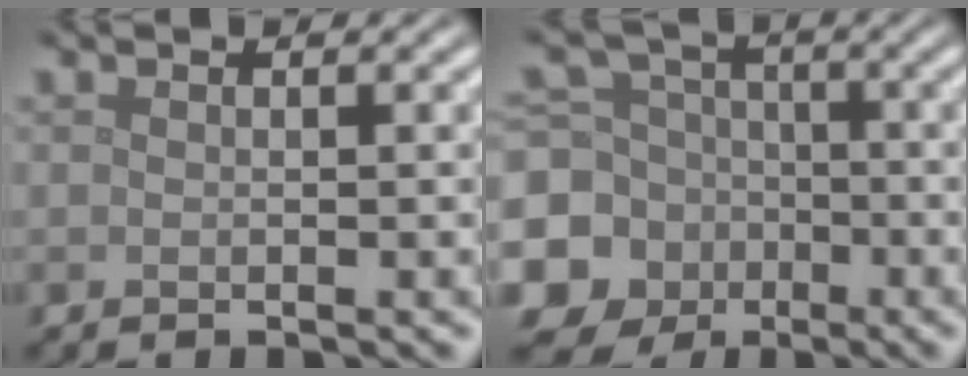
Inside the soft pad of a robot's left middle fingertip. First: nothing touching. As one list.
[{"total": 12.2, "force": [-3.9, 11.2, 3.0], "torque": [-0.108, -0.035, -0.088]}]